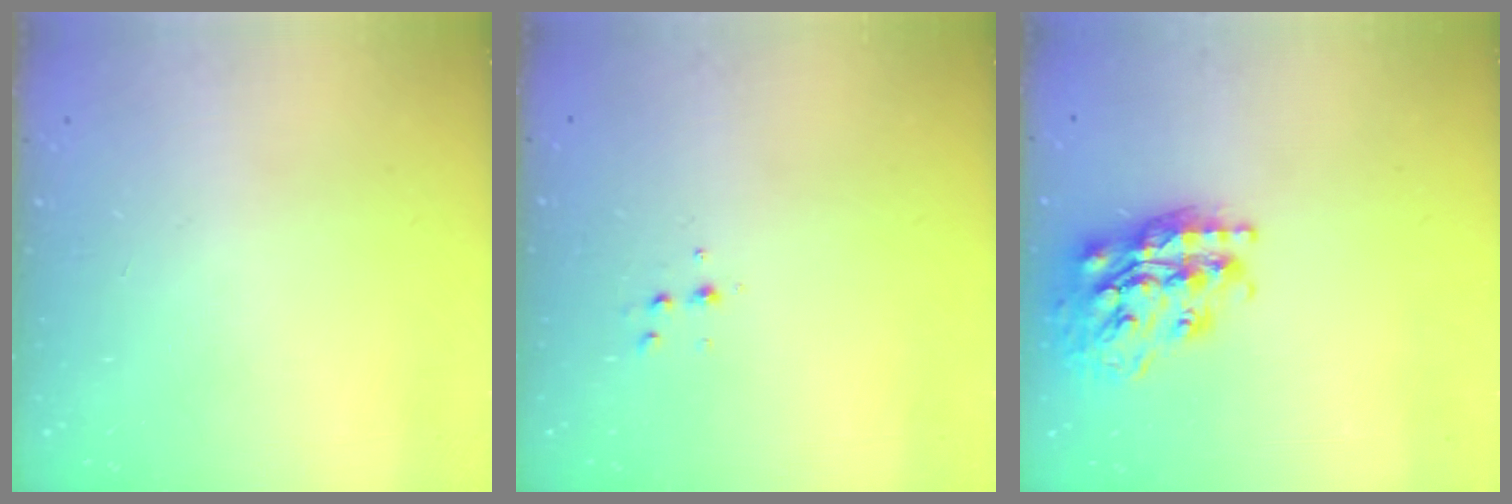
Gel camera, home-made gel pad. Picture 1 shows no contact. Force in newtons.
{"total": 4.1, "press": 4.0, "slide": 1.1}
{"total": 19.6, "press": 19.5, "slide": 1.7}